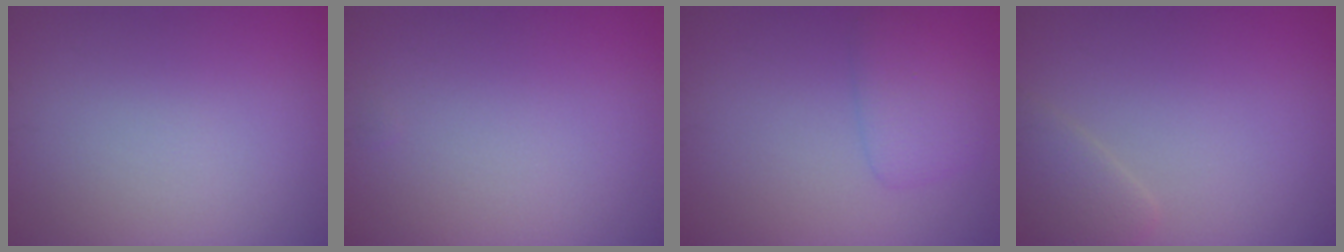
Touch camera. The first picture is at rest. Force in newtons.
{"total": 0.0}
{"total": 2.6, "press": 2.6, "slide": 0.1}
{"total": 1.7, "press": 1.7, "slide": 0.2}